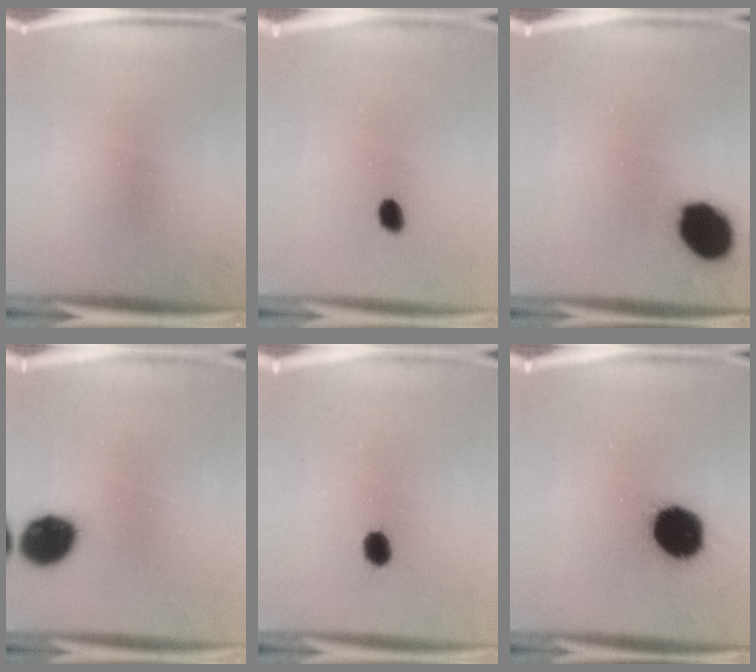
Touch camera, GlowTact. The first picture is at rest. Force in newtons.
{"total": 2.6}
{"total": 14.4}
{"total": 12.1}
{"total": 3.4}
{"total": 18.1}